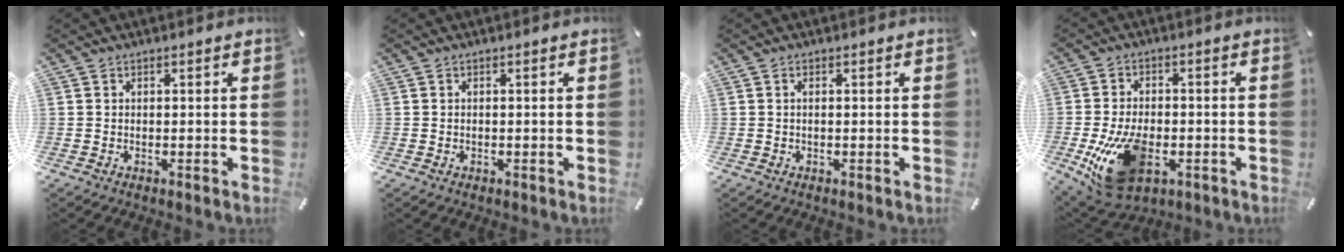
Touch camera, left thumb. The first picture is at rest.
{"total": 0.0}
{"total": 0.7, "force": [0.0, 0.2, 0.7], "torque": [-0.014, 0.000, 0.000]}
{"total": 15.3, "force": [-4.3, 9.3, 11.4], "torque": [-0.219, -0.002, -0.068]}